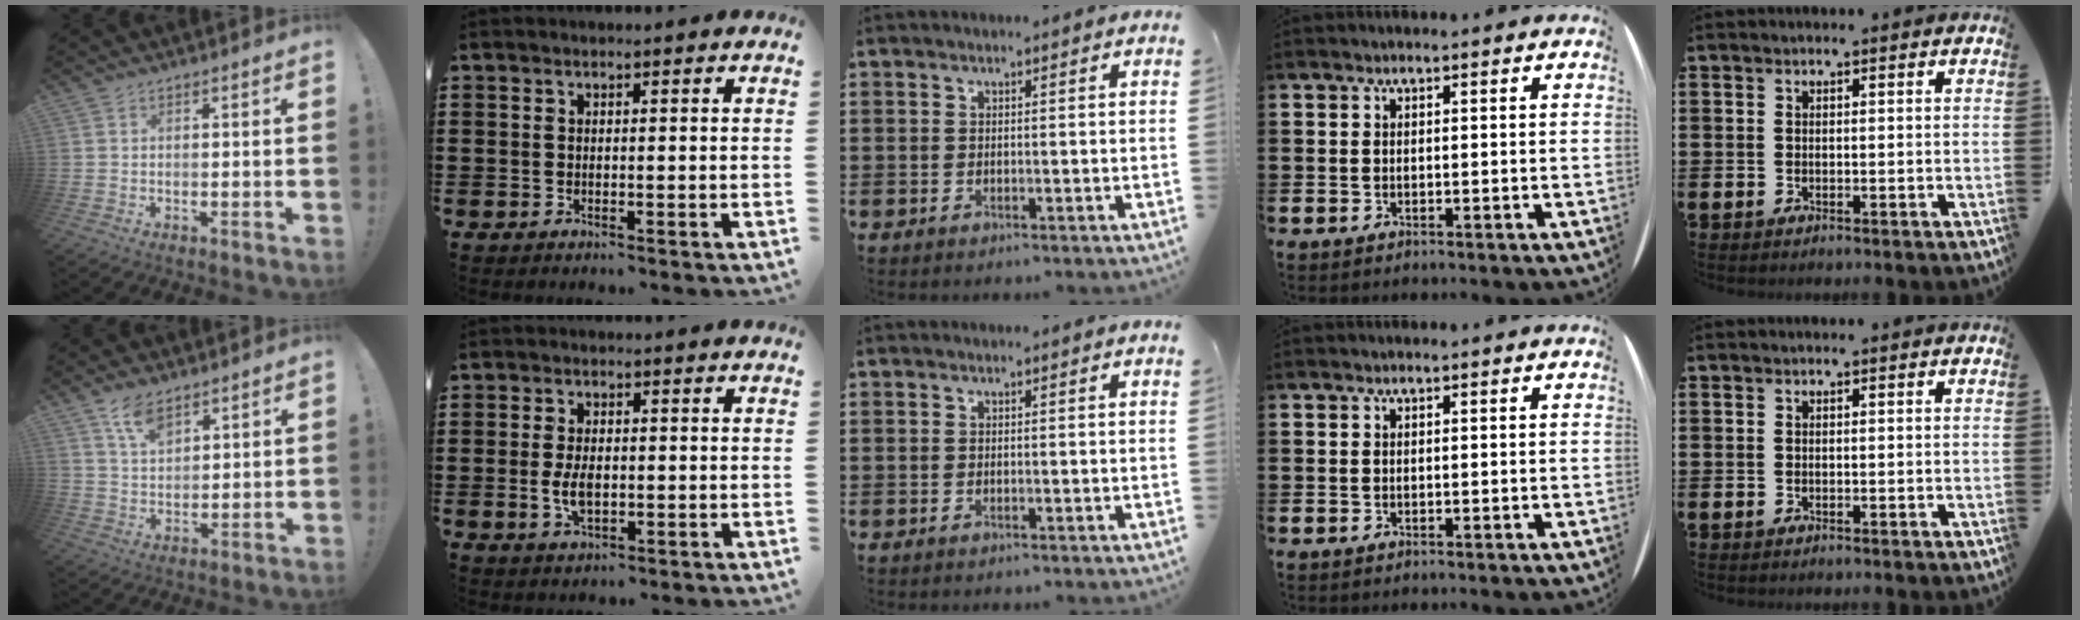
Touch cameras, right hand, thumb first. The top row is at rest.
{"thumb": {"total": 7.2, "force": [5.2, 3.1, 3.9], "torque": [-0.073, -0.026, 0.095]}, "index": {"total": 4.4, "force": [-0.6, 2.3, 3.7], "torque": [-0.080, -0.001, -0.013]}}